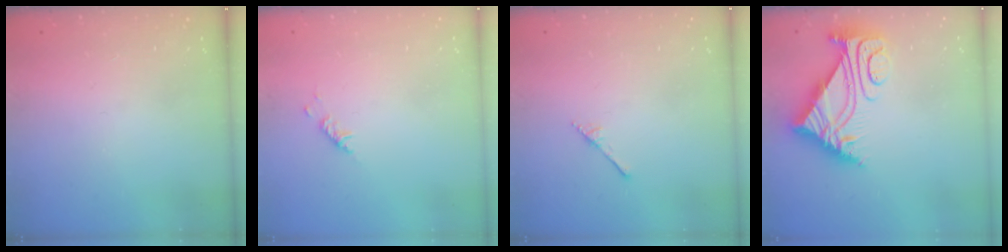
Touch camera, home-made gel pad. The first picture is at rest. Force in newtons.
{"total": 2.9, "press": 2.9, "slide": 0.6}
{"total": 1.7, "press": 1.7, "slide": 0.1}
{"total": 8.2, "press": 8.2, "slide": 0.8}